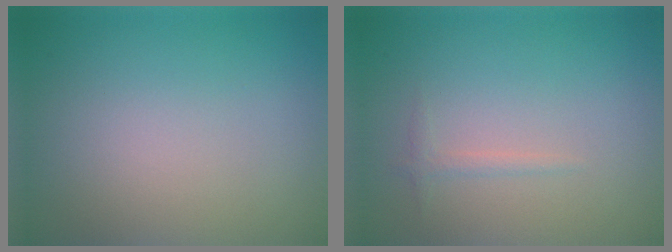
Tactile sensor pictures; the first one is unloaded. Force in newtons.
{"total": 0.8, "press": 0.8, "slide": 0.0}